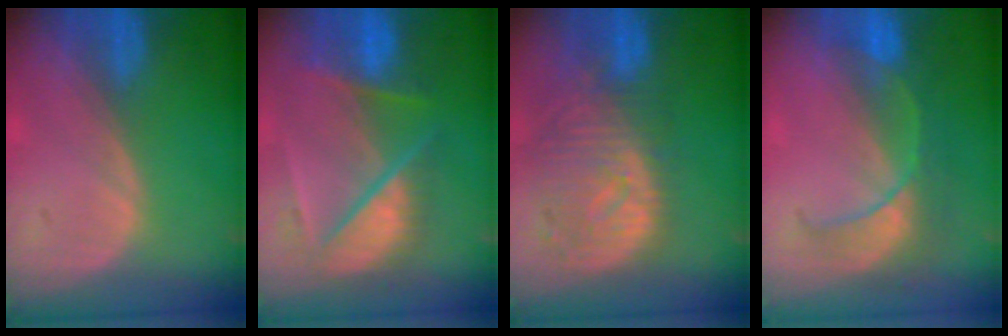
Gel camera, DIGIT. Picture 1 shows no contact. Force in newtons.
{"total": 9.3, "press": 8.2, "slide": 4.4}
{"total": 11.2, "press": 9.8, "slide": 5.4}
{"total": 8.0, "press": 7.3, "slide": 3.3}